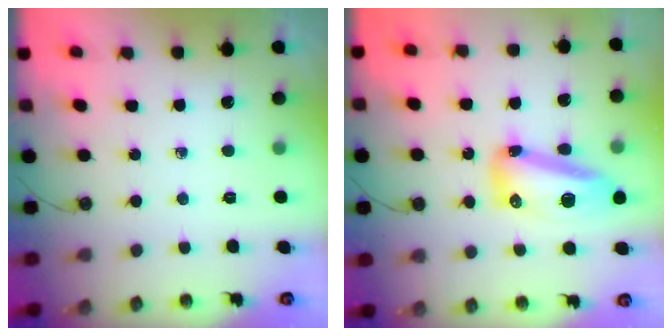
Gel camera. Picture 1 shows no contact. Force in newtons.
{"total": 13.6, "press": 13.6, "slide": 1.3}